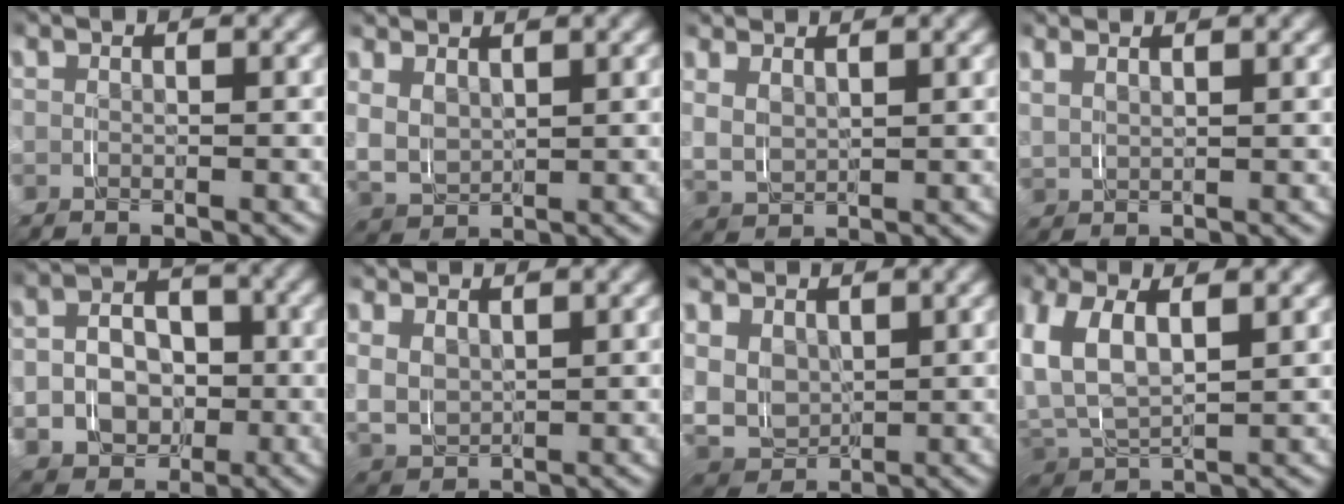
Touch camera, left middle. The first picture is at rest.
{"total": 4.1, "force": [2.4, 3.2, 0.8], "torque": [-0.034, -0.007, 0.039]}
{"total": 2.6, "force": [2.3, 1.1, 0.0], "torque": [-0.010, -0.001, 0.042]}
{"total": 2.0, "force": [2.0, -0.1, 0.1], "torque": [0.001, 0.004, 0.036]}
{"total": 5.2, "force": [-1.6, 4.8, 1.3], "torque": [0.011, -0.023, -0.025]}
{"total": 3.5, "force": [2.4, 2.5, 0.4], "torque": [-0.021, -0.004, 0.039]}
{"total": 6.0, "force": [2.2, 5.4, 1.6], "torque": [-0.045, -0.024, 0.035]}
{"total": 4.4, "force": [1.9, 3.0, 2.6], "torque": [-0.083, -0.012, 0.033]}